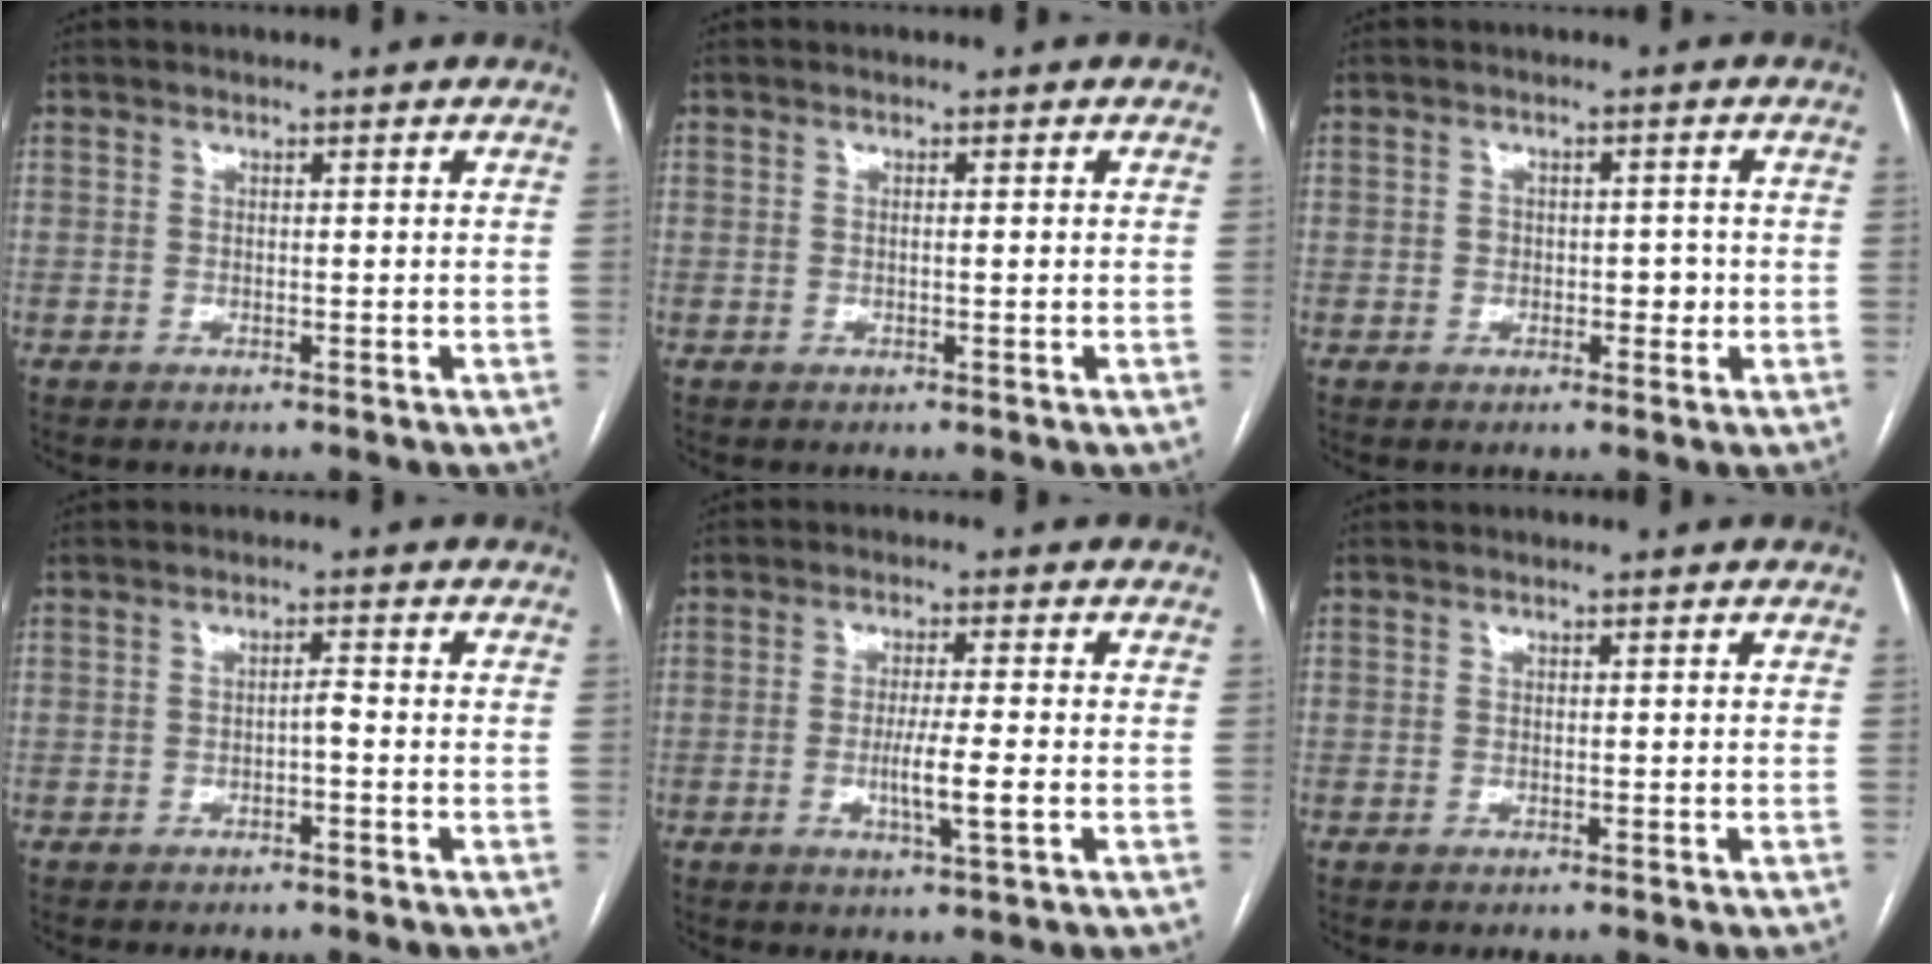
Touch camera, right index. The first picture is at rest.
{"total": 0.7, "force": [0.1, 0.0, 0.6], "torque": [-0.012, 0.001, 0.002]}
{"total": 2.9, "force": [-0.5, 2.0, 2.0], "torque": [-0.023, 0.009, -0.003]}
{"total": 1.4, "force": [-0.6, 0.2, 1.2], "torque": [-0.018, 0.003, -0.010]}
{"total": 5.4, "force": [-1.3, -0.1, 5.2], "torque": [-0.096, -0.010, -0.022]}
{"total": 0.0}